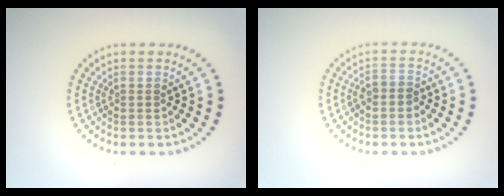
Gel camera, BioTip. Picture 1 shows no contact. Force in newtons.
{"total": 1.5, "press": 1.2, "slide": 0.8}